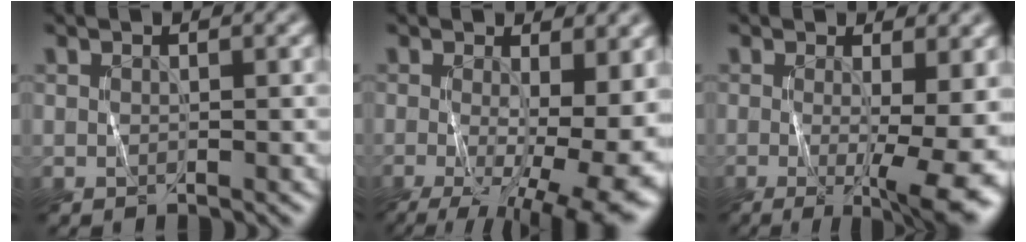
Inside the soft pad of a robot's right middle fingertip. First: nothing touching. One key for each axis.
{"total": 13.2, "fx": -2.4, "fy": 5.6, "fz": 11.7, "tx": -0.168, "ty": -0.030, "tz": -0.012}
{"total": 9.5, "fx": -1.5, "fy": 3.0, "fz": 8.9, "tx": -0.120, "ty": -0.017, "tz": -0.015}